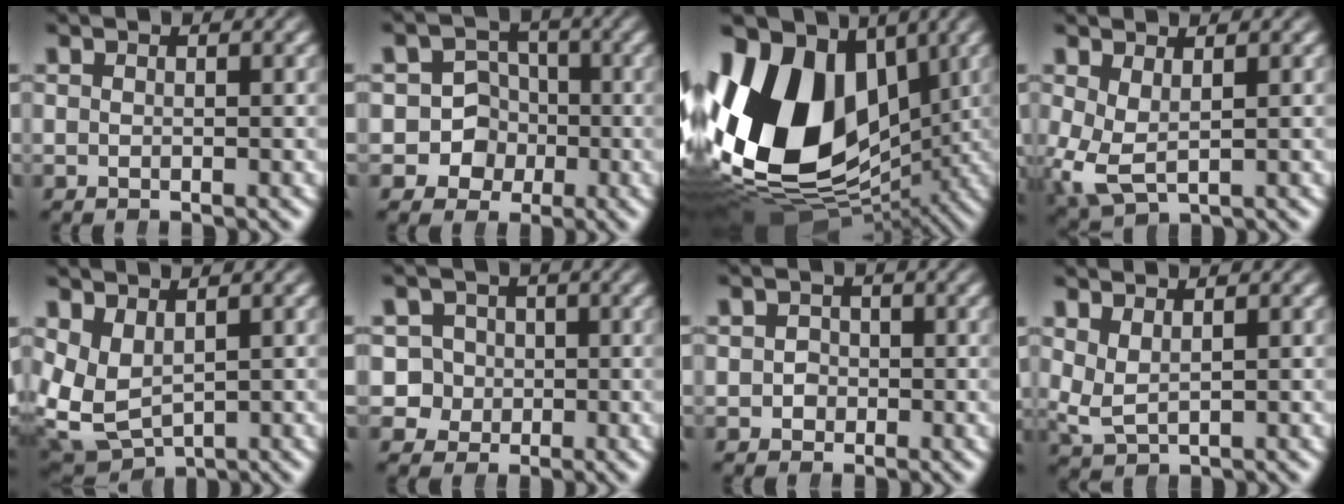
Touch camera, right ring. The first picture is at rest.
{"total": 9.7, "force": [-2.0, 9.1, 2.6], "torque": [-0.083, -0.039, -0.032]}
{"total": 22.2, "force": [0.3, 16.1, 15.3], "torque": [-0.305, -0.050, 0.028]}
{"total": 3.9, "force": [-0.4, 3.0, 2.5], "torque": [-0.084, -0.038, 0.015]}
{"total": 8.0, "force": [-0.4, 7.1, 3.7], "torque": [-0.135, -0.054, 0.014]}
{"total": 8.4, "force": [-0.9, 8.0, 2.4], "torque": [-0.086, -0.034, -0.011]}
{"total": 1.4, "force": [-0.5, 1.3, -0.1], "torque": [0.004, -0.004, -0.009]}
{"total": 2.7, "force": [1.1, 2.0, 1.4], "torque": [-0.057, -0.020, 0.032]}